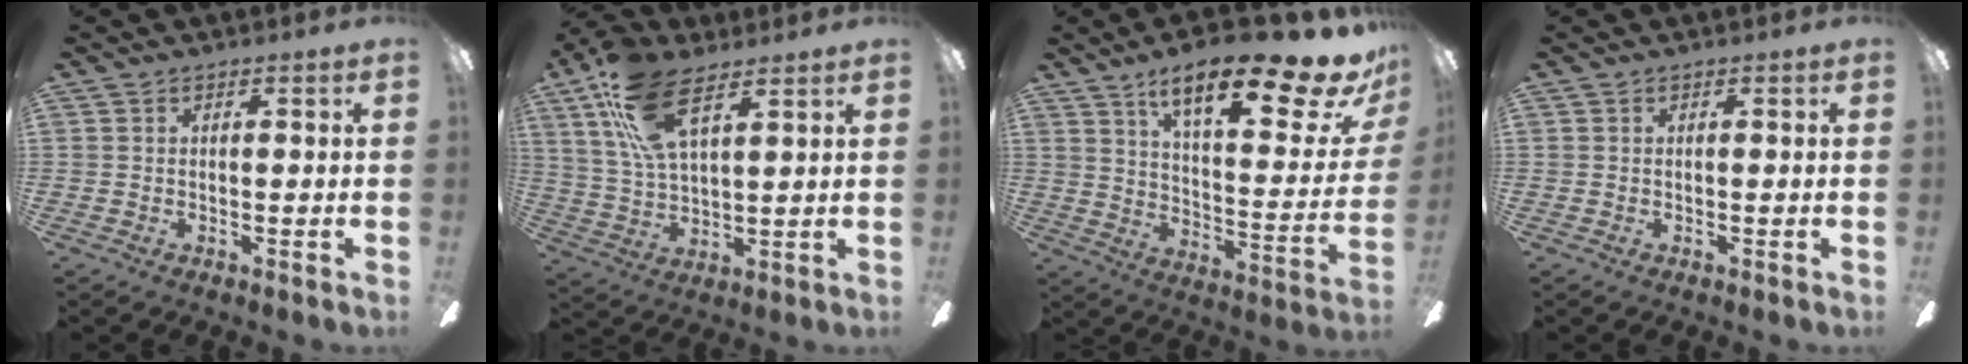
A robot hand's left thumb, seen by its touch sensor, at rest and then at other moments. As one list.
[{"total": 16.3, "force": [9.2, 6.9, 11.5], "torque": [-0.231, -0.019, 0.168]}, {"total": 23.4, "force": [16.0, 6.1, 16.0], "torque": [-0.239, -0.102, 0.251]}, {"total": 0.0}]